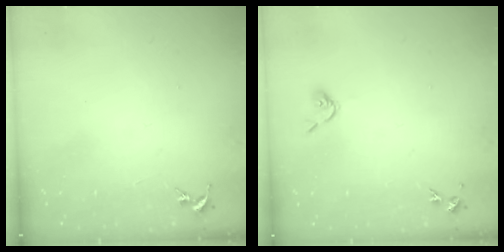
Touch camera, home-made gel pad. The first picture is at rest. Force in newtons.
{"total": 3.7, "press": 3.6, "slide": 0.7}